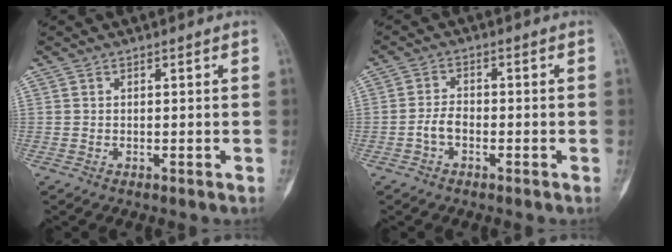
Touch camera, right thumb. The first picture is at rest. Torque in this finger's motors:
{"motor_torque": [0.75, 0.64, 0.45, -0.28, 0.02]}